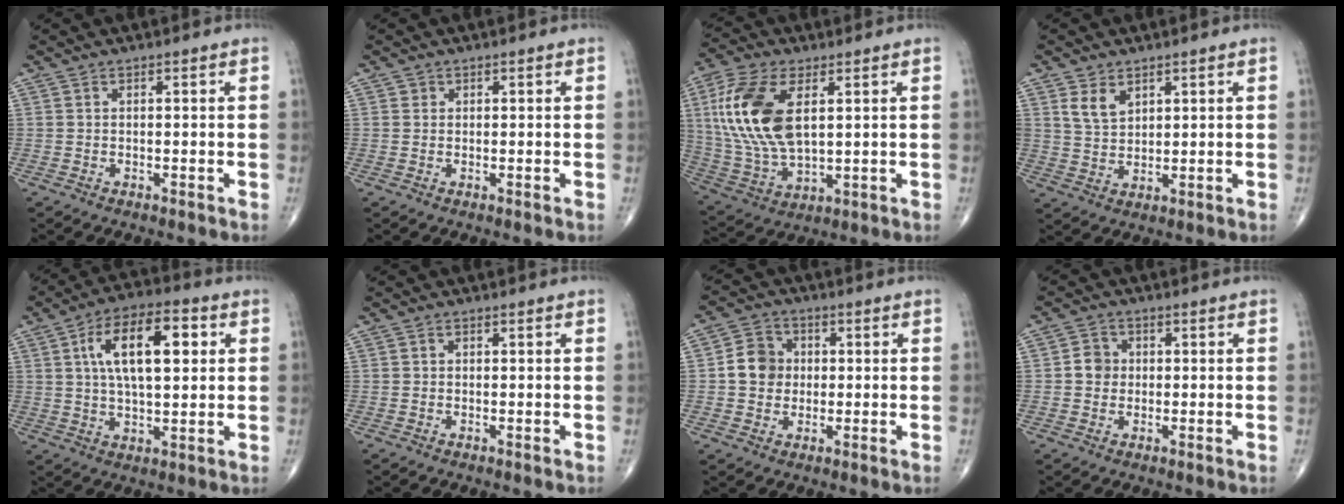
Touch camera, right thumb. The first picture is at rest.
{"total": 0.8, "force": [0.2, 0.7, 0.0], "torque": [0.006, 0.001, 0.002]}
{"total": 17.7, "force": [4.4, 9.1, 14.5], "torque": [-0.309, -0.011, 0.088]}
{"total": 4.8, "force": [2.7, 3.0, 2.6], "torque": [-0.035, -0.018, 0.057]}
{"total": 15.0, "force": [3.9, 6.8, 12.8], "torque": [-0.203, 0.008, 0.062]}
{"total": 0.5, "force": [0.0, 0.5, 0.1], "torque": [0.001, 0.001, -0.001]}
{"total": 7.0, "force": [0.2, 6.2, 3.1], "torque": [-0.032, 0.012, -0.005]}
{"total": 3.6, "force": [0.1, 3.4, 1.4], "torque": [-0.005, 0.006, -0.005]}